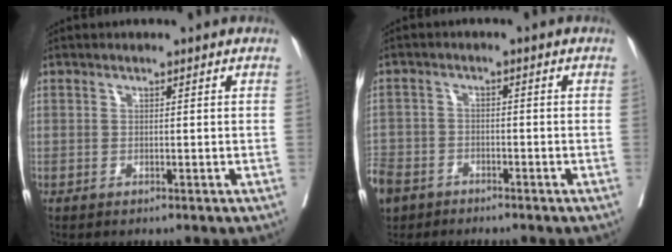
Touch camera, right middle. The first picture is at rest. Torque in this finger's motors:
{"motor_torque": [0.49, -0.22, 1.05, 0.21]}